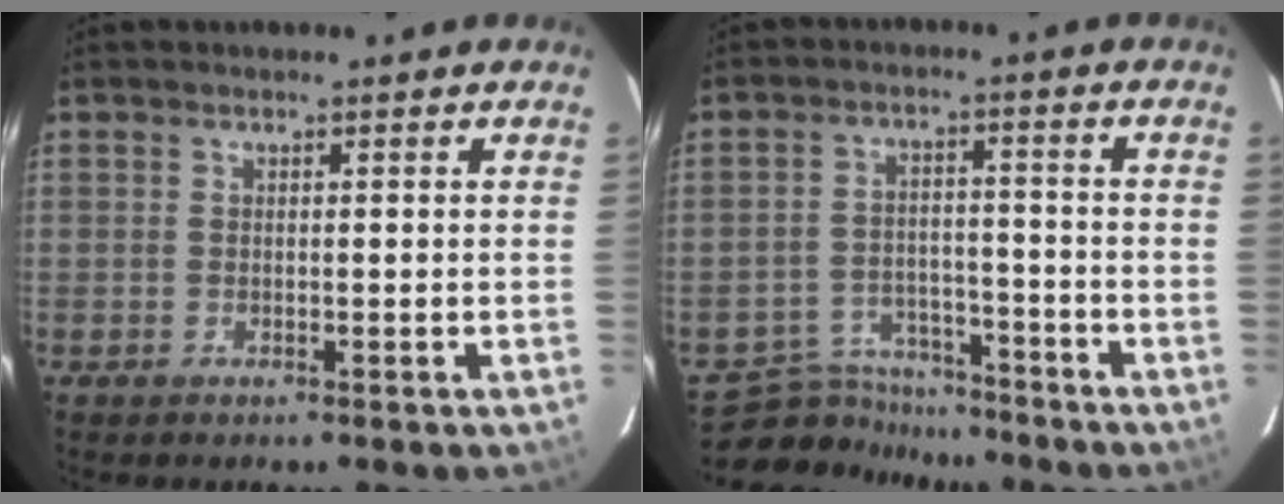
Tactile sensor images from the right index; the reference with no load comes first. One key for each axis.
{"total": 9.5, "fx": -8.7, "fy": 3.8, "fz": 0.8, "tx": -0.041, "ty": 0.014, "tz": -0.134}